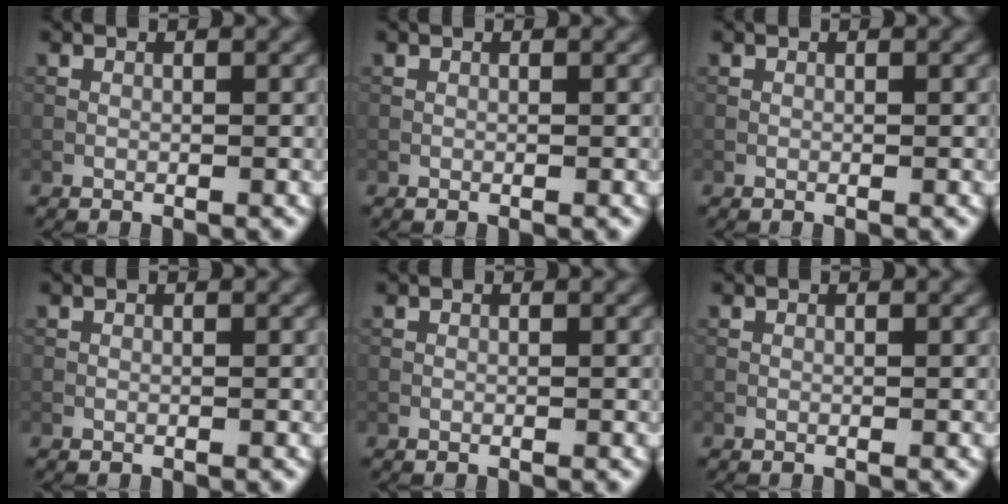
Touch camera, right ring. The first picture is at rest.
{"total": 0.0}
{"total": 0.0}
{"total": 0.0}
{"total": 0.0}
{"total": 0.0}